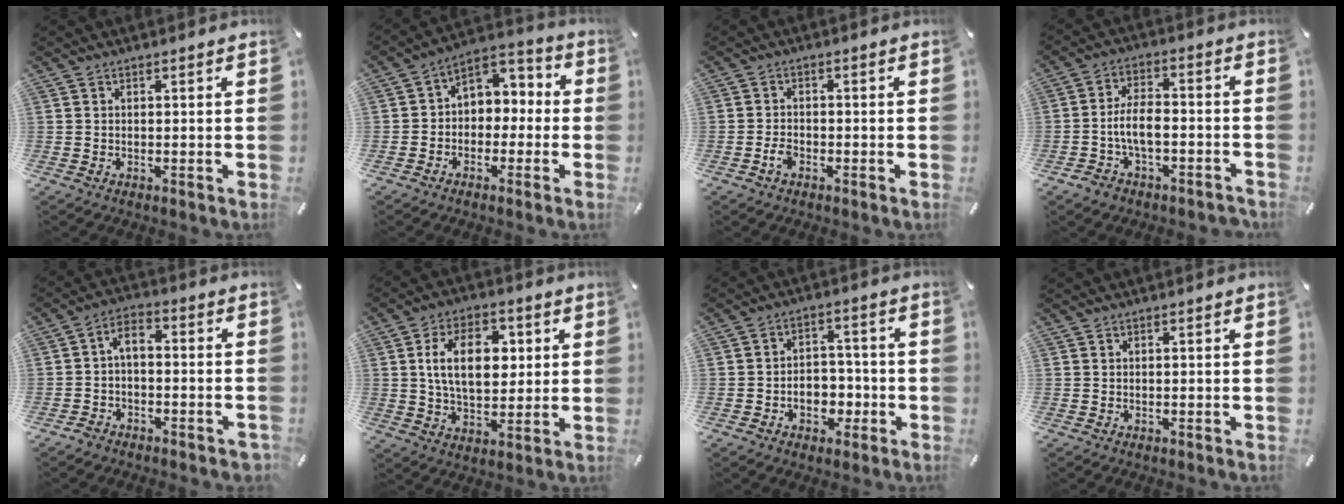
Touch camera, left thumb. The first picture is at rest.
{"total": 5.7, "force": [-1.2, 5.4, 1.2], "torque": [-0.018, 0.012, -0.025]}
{"total": 2.5, "force": [-1.5, 1.5, 1.4], "torque": [-0.034, 0.004, -0.030]}
{"total": 7.6, "force": [-2.5, 4.5, 5.6], "torque": [-0.112, 0.014, -0.047]}
{"total": 4.9, "force": [-1.8, 3.6, 2.8], "torque": [-0.056, 0.014, -0.036]}
{"total": 13.5, "force": [2.8, 8.7, 10.0], "torque": [-0.172, 0.005, 0.045]}
{"total": 6.9, "force": [-2.4, 5.6, 3.2], "torque": [-0.047, 0.019, -0.038]}
{"total": 0.0}